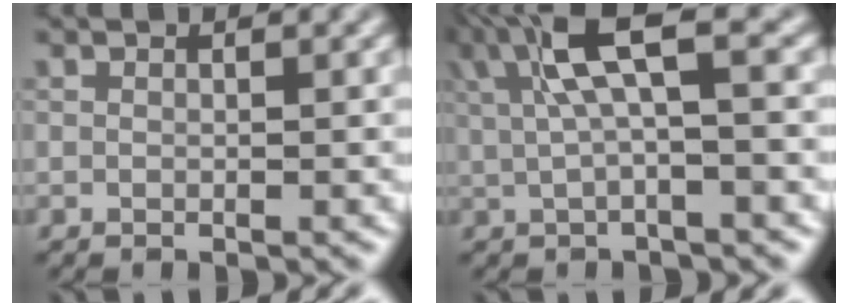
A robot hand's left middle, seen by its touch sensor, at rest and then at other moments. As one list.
[{"total": 5.5, "force": [1.9, 1.2, 5.1], "torque": [-0.101, 0.011, 0.033]}]